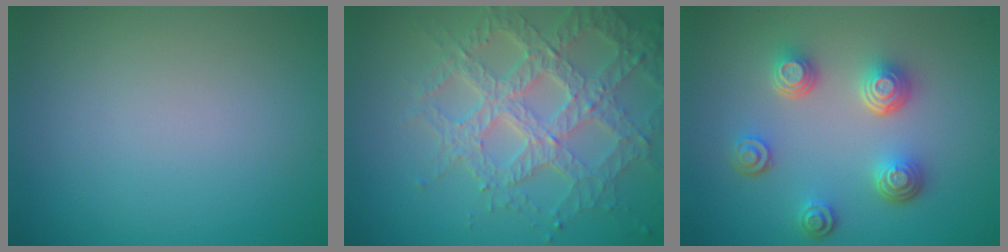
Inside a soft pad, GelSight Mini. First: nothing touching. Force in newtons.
{"total": 7.1, "press": 5.1, "slide": 4.9}
{"total": 4.6, "press": 3.5, "slide": 2.9}